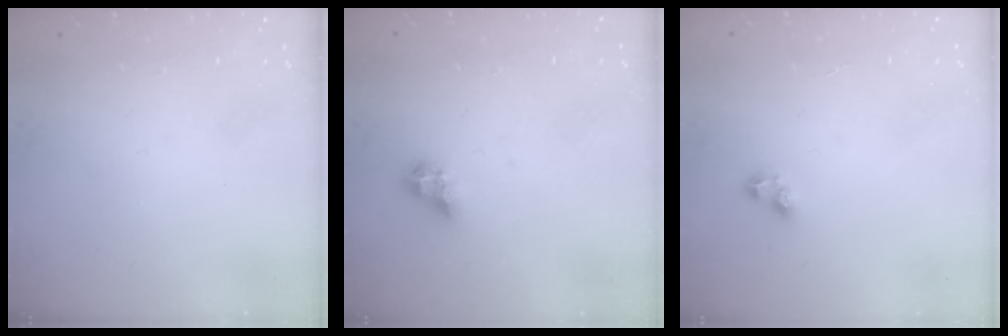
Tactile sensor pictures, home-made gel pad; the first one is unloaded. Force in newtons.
{"total": 6.4, "press": 6.3, "slide": 0.5}
{"total": 2.5, "press": 2.2, "slide": 1.3}